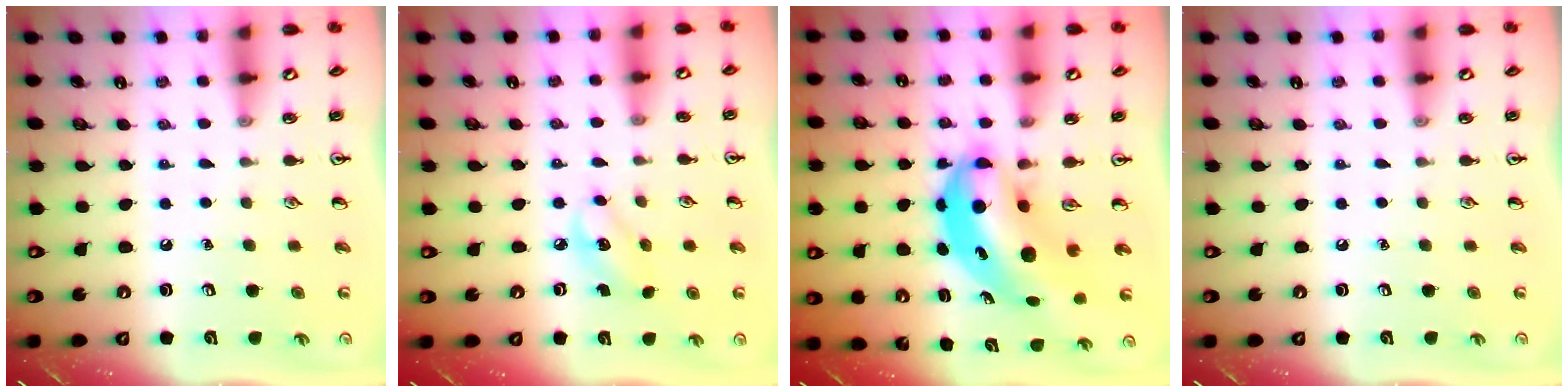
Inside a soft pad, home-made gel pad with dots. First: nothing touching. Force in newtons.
{"total": 3.9, "press": 3.8, "slide": 0.9}
{"total": 8.8, "press": 8.5, "slide": 2.3}
{"total": 0.0}